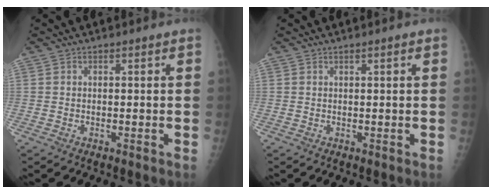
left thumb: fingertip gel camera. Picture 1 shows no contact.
{"total": 0.5, "force": [0.3, 0.0, 0.4], "torque": [-0.007, 0.001, 0.004]}